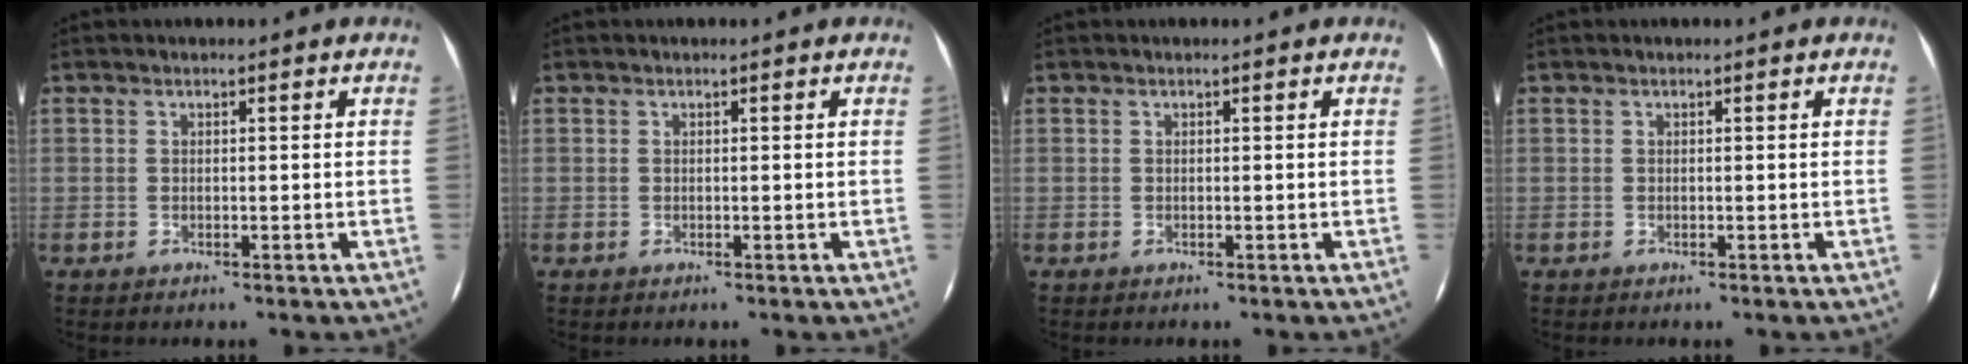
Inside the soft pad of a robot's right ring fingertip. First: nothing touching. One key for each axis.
{"total": 0.0}
{"total": 0.0}
{"total": 0.0}